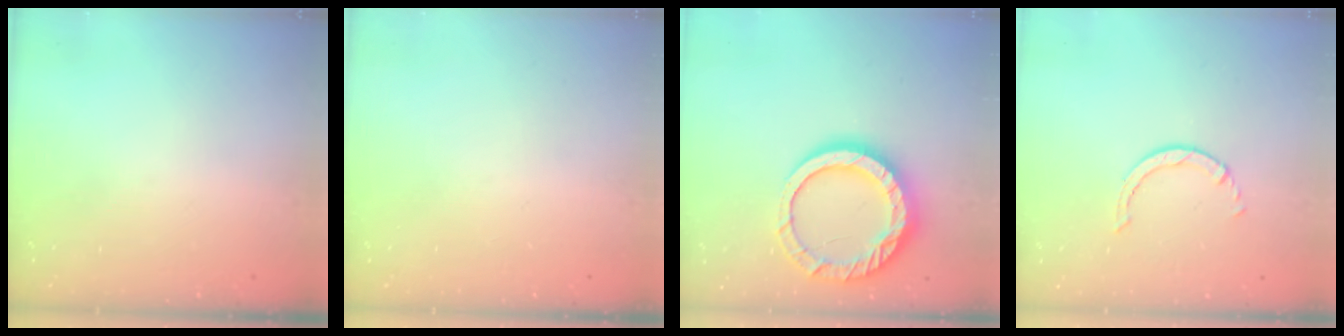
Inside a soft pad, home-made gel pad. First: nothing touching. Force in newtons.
{"total": 0.0}
{"total": 17.0, "press": 16.9, "slide": 1.3}
{"total": 0.8, "press": 0.7, "slide": 0.2}